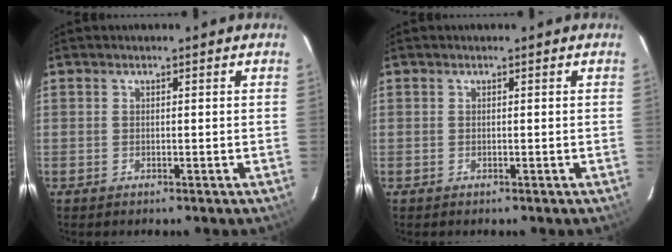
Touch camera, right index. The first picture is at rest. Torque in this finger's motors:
{"motor_torque": [-0.02, -0.02, 0.03, 0.00]}